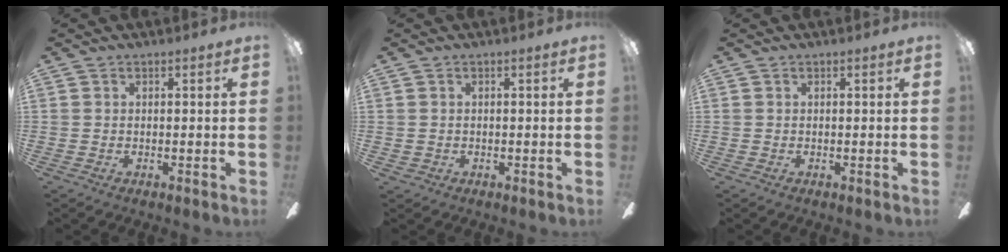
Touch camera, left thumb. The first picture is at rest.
{"total": 0.9, "force": [0.1, 0.9, 0.1], "torque": [-0.002, 0.005, -0.001]}
{"total": 0.0}